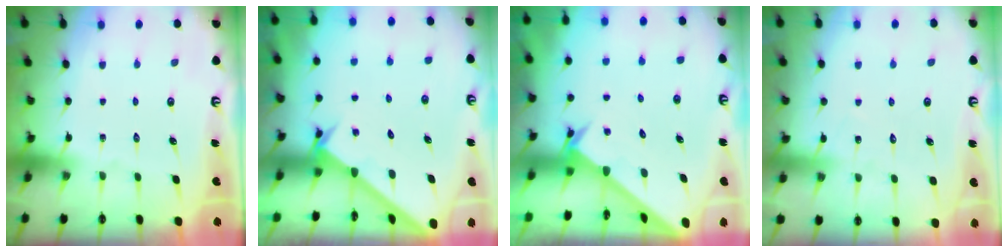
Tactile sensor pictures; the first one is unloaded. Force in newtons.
{"total": 1.9, "press": 1.9, "slide": 0.2}
{"total": 2.4, "press": 2.4, "slide": 0.2}
{"total": 5.9, "press": 5.9, "slide": 0.6}